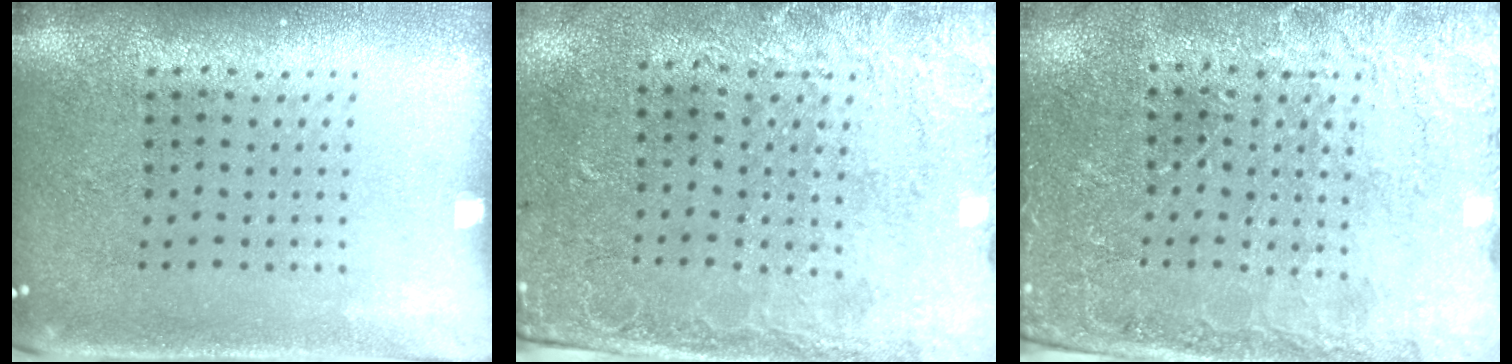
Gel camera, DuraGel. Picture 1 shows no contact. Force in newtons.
{"total": 2.6, "press": 2.0, "slide": 1.7}
{"total": 2.8, "press": 2.7, "slide": 0.4}